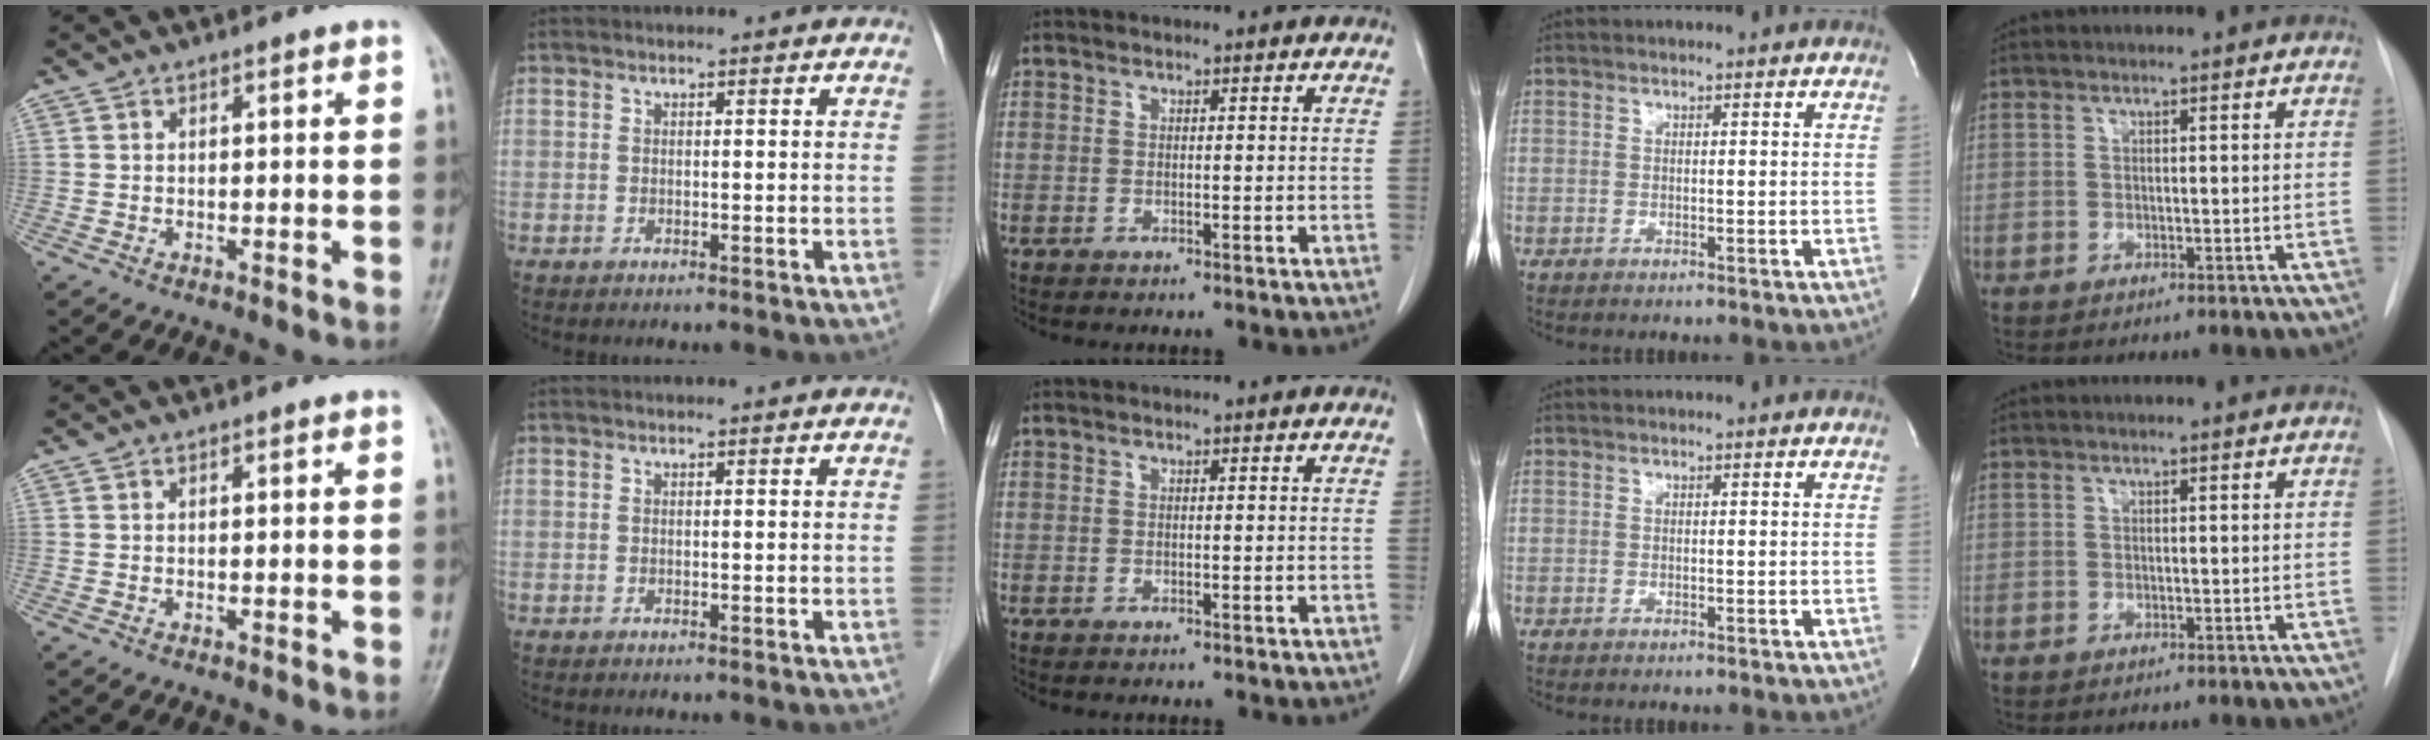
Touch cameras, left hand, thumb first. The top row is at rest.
{}